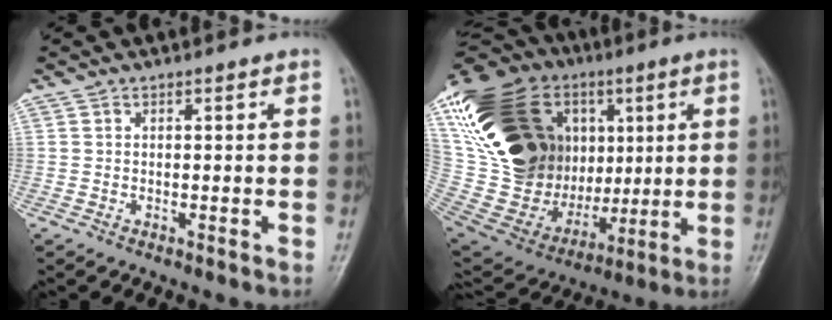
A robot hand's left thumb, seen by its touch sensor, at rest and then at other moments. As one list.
[{"total": 36.5, "force": [7.9, 25.3, 25.0], "torque": [-0.491, 0.030, 0.162]}]